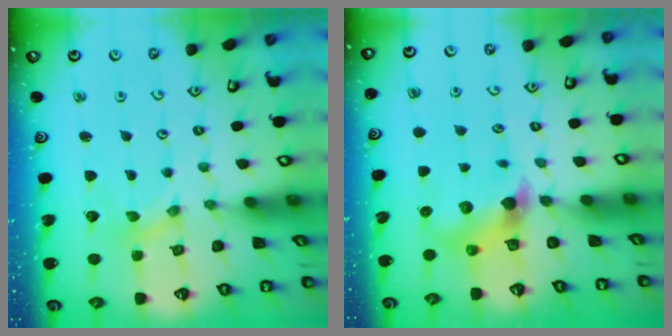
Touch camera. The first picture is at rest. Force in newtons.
{"total": 5.7, "press": 5.7, "slide": 0.5}